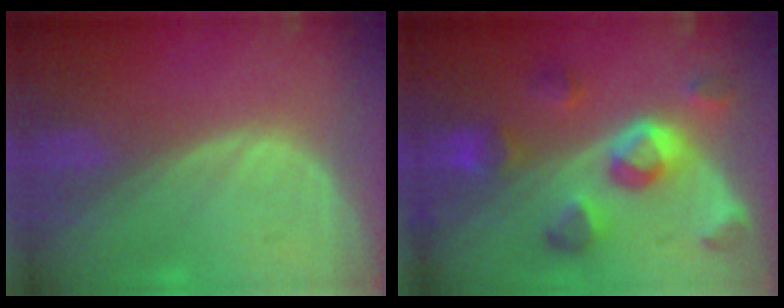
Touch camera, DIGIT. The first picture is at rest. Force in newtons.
{"total": 8.5, "press": 8.0, "slide": 2.9}